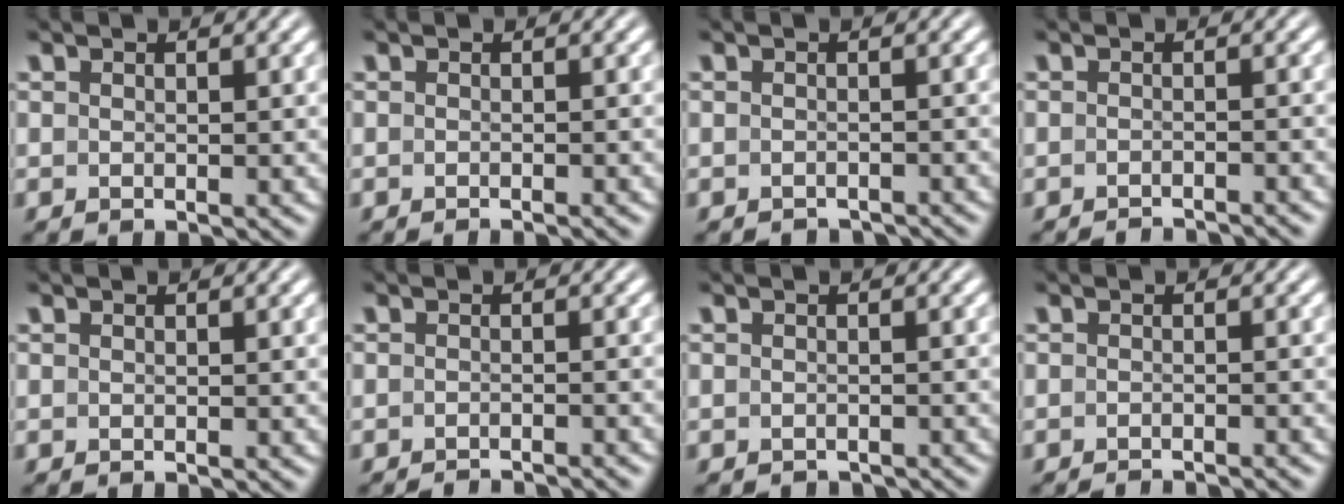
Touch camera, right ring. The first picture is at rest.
{"total": 1.2, "force": [-1.1, -0.3, 0.2], "torque": [0.000, 0.002, -0.018]}
{"total": 2.5, "force": [-2.5, 0.1, 0.0], "torque": [-0.003, -0.010, -0.035]}
{"total": 3.2, "force": [-3.2, -0.1, 0.2], "torque": [-0.003, -0.009, -0.047]}
{"total": 0.0}
{"total": 3.1, "force": [-3.1, -0.1, 0.2], "torque": [-0.003, -0.009, -0.046]}
{"total": 2.1, "force": [-2.1, 0.1, 0.0], "torque": [-0.003, -0.010, -0.029]}
{"total": 2.7, "force": [-2.7, -0.1, 0.2], "torque": [-0.002, -0.007, -0.039]}